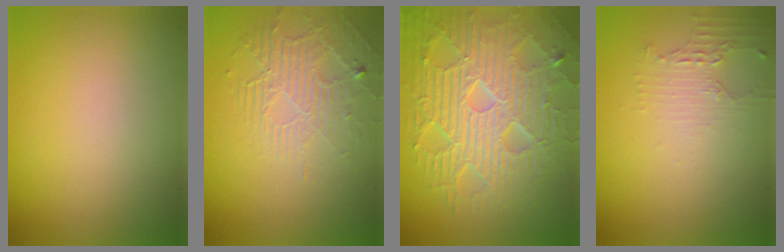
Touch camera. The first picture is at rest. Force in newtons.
{"total": 2.3, "press": 1.7, "slide": 1.6}
{"total": 10.5, "press": 6.8, "slide": 8.0}
{"total": 1.9, "press": 1.3, "slide": 1.4}